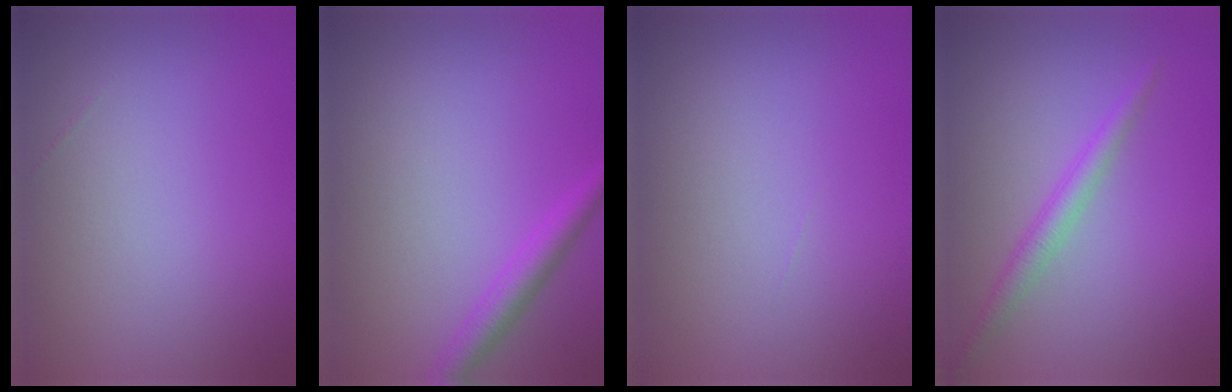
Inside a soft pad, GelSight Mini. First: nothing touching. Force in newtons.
{"total": 2.4, "press": 2.4, "slide": 0.2}
{"total": 0.0}
{"total": 2.0, "press": 2.0, "slide": 0.1}